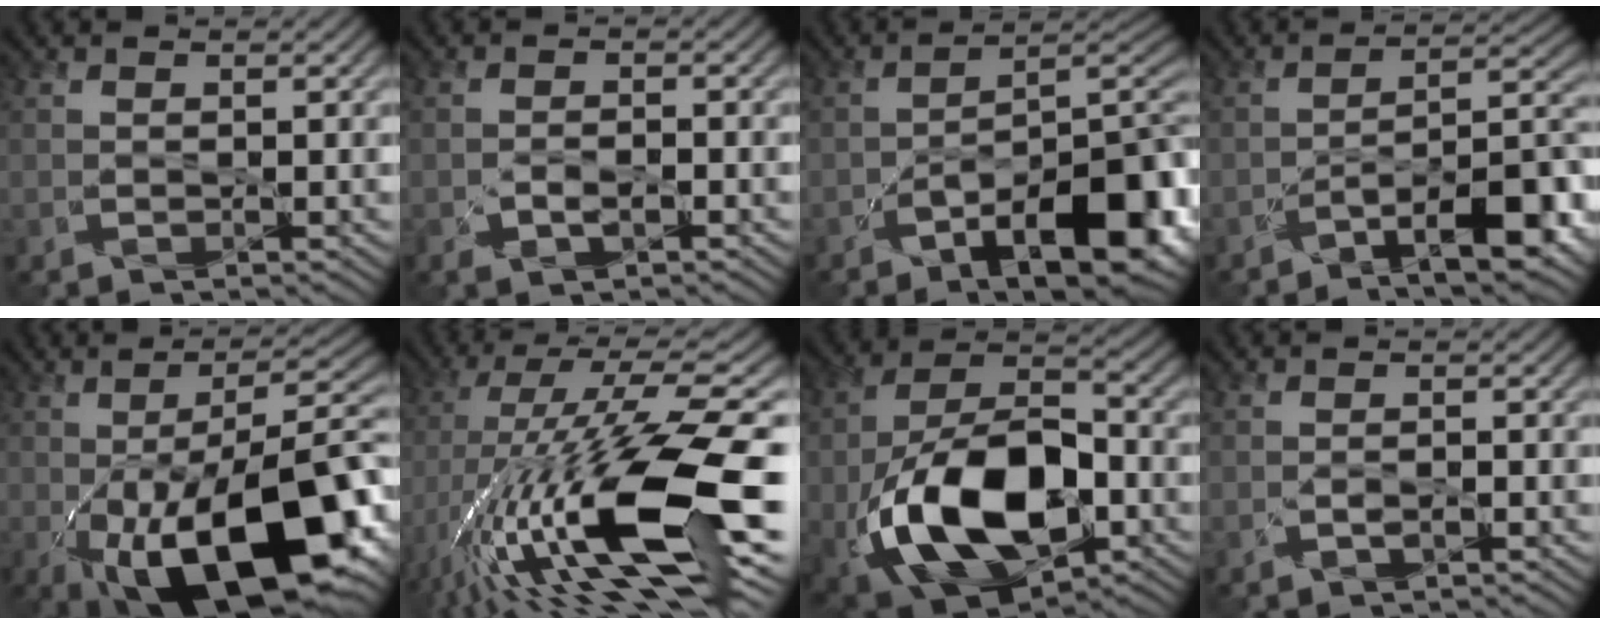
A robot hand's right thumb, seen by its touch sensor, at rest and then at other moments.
{"total": 2.3, "force": [-1.3, 1.0, 1.7], "torque": [-0.035, -0.003, -0.023]}
{"total": 14.8, "force": [-7.4, 5.8, 11.4], "torque": [-0.139, -0.011, -0.113]}
{"total": 12.1, "force": [-8.0, 3.0, 8.6], "torque": [-0.119, 0.009, -0.132]}
{"total": 20.1, "force": [-7.0, 7.8, 17.1], "torque": [-0.240, -0.018, -0.105]}
{"total": 17.6, "force": [-3.5, 5.4, 16.4], "torque": [-0.308, 0.018, -0.070]}
{"total": 17.8, "force": [-5.9, 10.1, 13.4], "torque": [-0.255, -0.021, -0.109]}
{"total": 1.2, "force": [-0.8, 0.5, 0.9], "torque": [-0.018, 0.001, -0.014]}